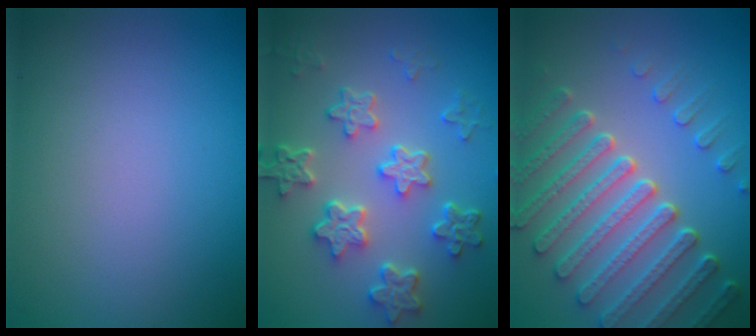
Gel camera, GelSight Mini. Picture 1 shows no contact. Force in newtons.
{"total": 5.7, "press": 4.4, "slide": 3.6}
{"total": 7.2, "press": 5.5, "slide": 4.6}